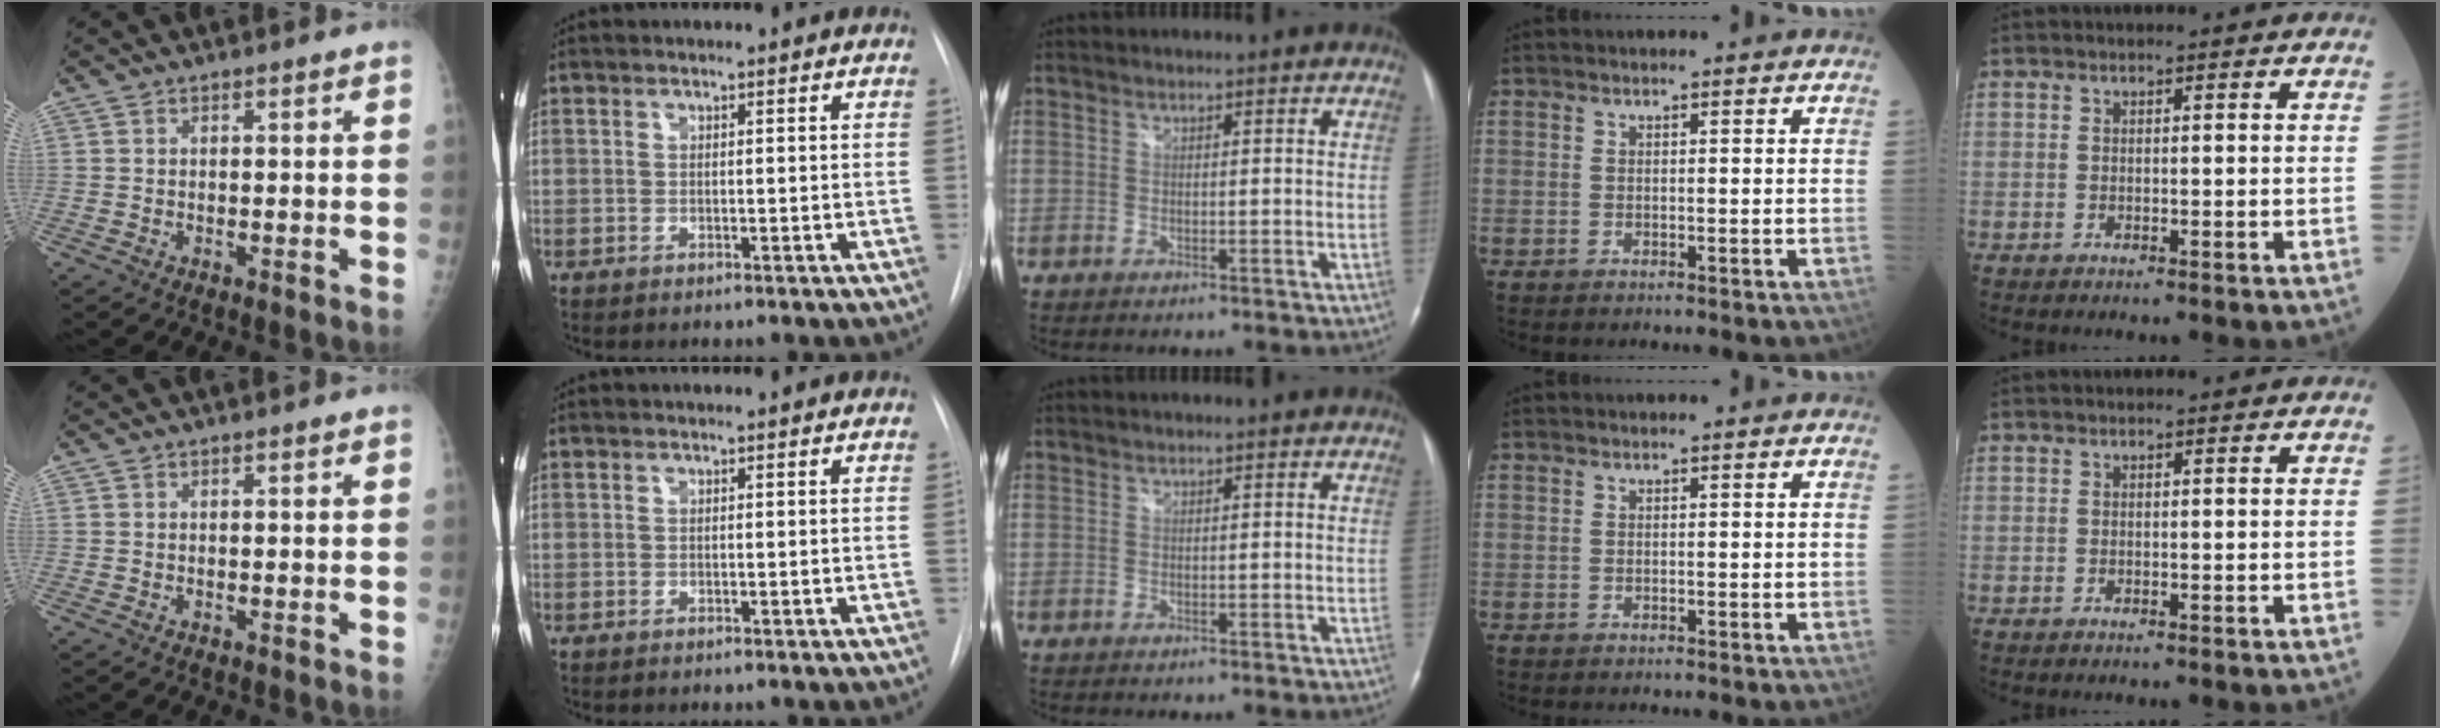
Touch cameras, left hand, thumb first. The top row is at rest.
{}